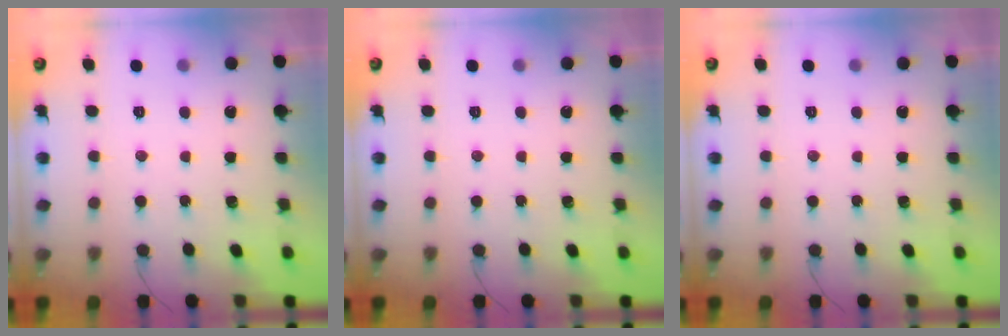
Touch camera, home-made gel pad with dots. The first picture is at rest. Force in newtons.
{"total": 0.0}
{"total": 0.0}